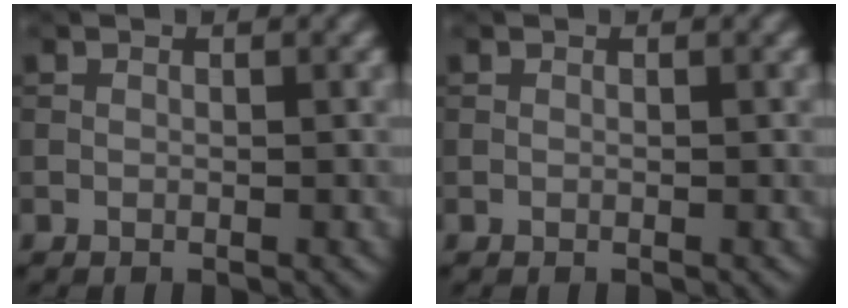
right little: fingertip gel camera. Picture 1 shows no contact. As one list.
[{"total": 0.0}]